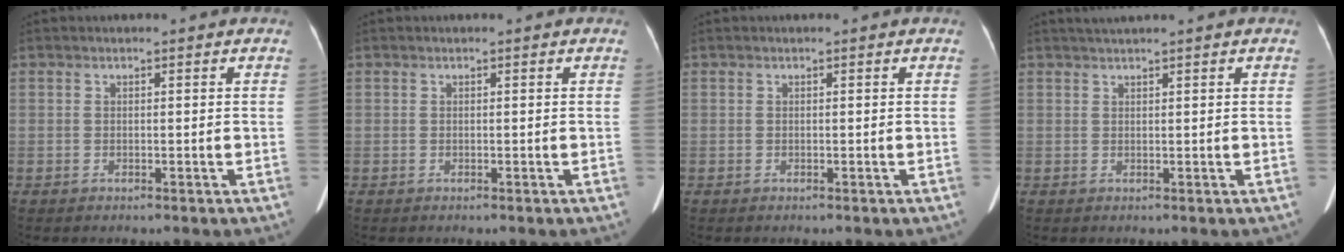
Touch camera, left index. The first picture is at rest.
{"total": 0.0}
{"total": 0.0}
{"total": 1.9, "force": [1.5, -0.5, 1.0], "torque": [-0.016, 0.014, 0.033]}